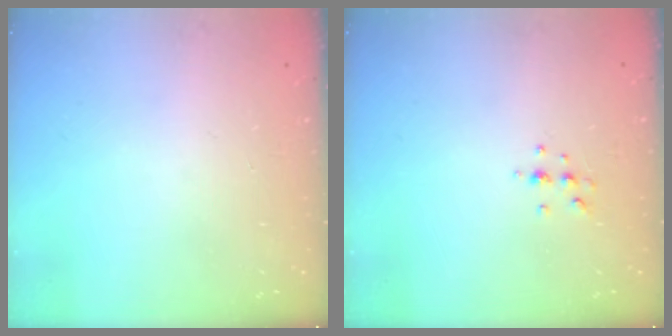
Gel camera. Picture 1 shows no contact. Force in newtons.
{"total": 3.8, "press": 3.6, "slide": 1.1}